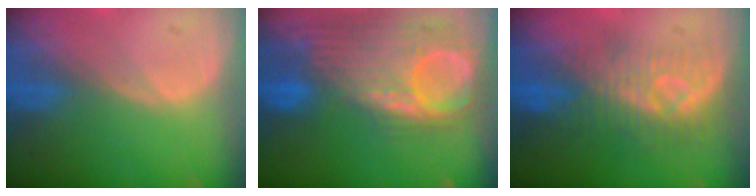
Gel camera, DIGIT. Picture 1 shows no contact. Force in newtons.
{"total": 12.0, "press": 10.4, "slide": 5.9}
{"total": 8.2, "press": 7.5, "slide": 3.4}